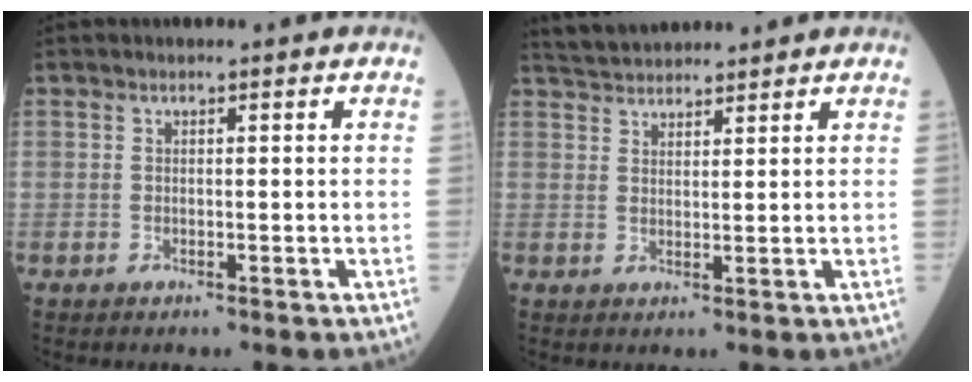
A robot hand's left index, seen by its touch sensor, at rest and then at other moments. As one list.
[{"total": 6.6, "force": [6.4, 1.2, 1.4], "torque": [-0.027, 0.031, 0.109]}]